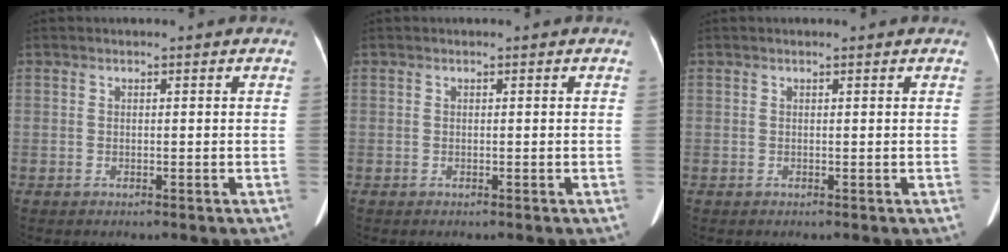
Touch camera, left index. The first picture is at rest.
{"total": 0.0}
{"total": 0.7, "force": [0.6, 0.0, 0.3], "torque": [-0.009, 0.010, 0.013]}